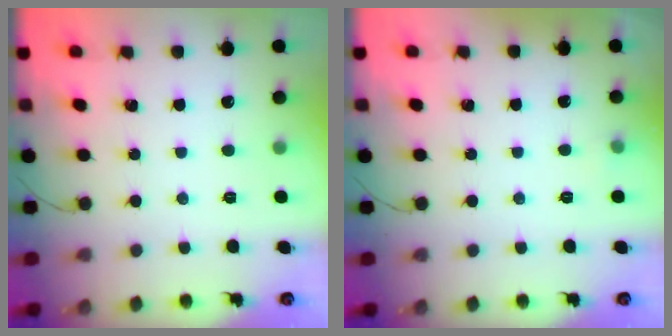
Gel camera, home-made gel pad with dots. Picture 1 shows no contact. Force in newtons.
{"total": 3.5, "press": 3.4, "slide": 1.1}